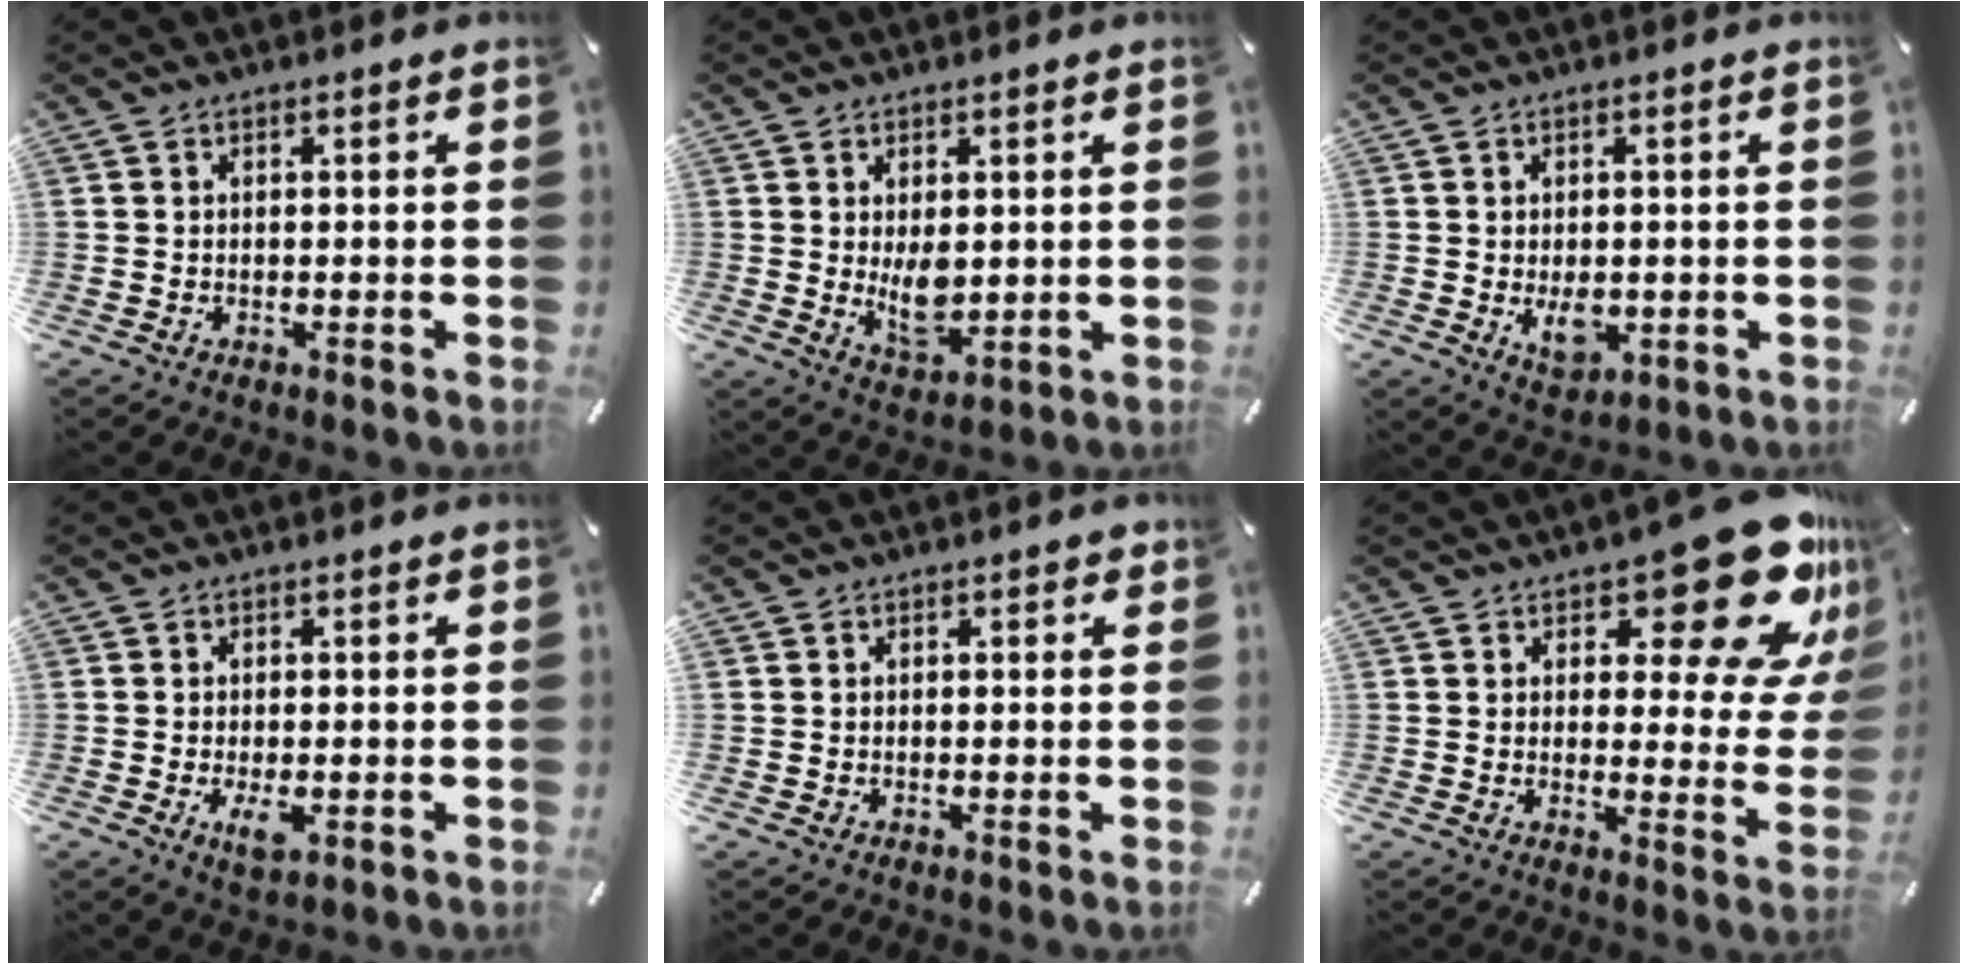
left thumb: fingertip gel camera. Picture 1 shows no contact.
{"total": 7.3, "force": [0.9, 4.5, 5.6], "torque": [-0.090, -0.012, 0.014]}
{"total": 5.6, "force": [-0.8, 3.9, 3.9], "torque": [-0.063, -0.004, -0.012]}
{"total": 4.0, "force": [-0.9, 2.1, 3.4], "torque": [-0.075, -0.004, -0.017]}
{"total": 1.4, "force": [0.5, 1.3, 0.0], "torque": [0.007, 0.001, 0.007]}
{"total": 19.6, "force": [12.4, 7.7, 13.0], "torque": [-0.153, -0.095, 0.204]}